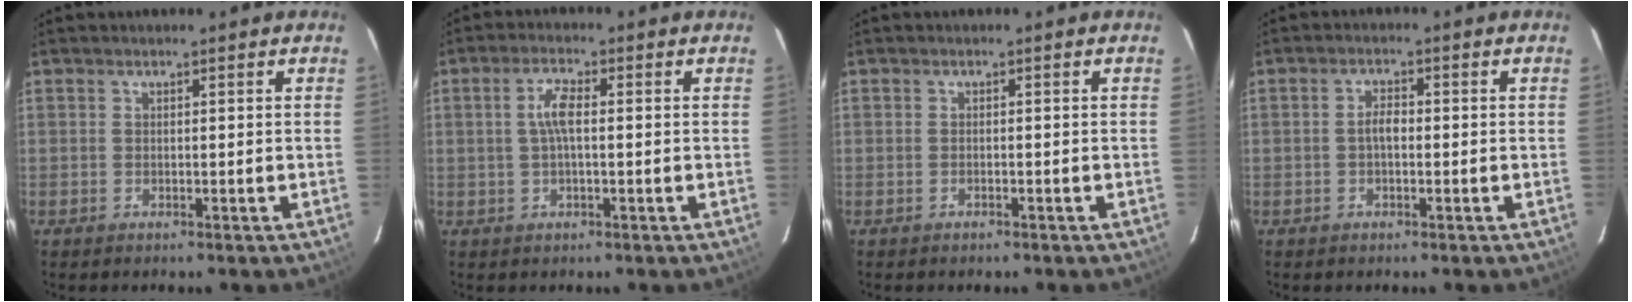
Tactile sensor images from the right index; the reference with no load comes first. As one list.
[{"total": 4.0, "force": [0.2, 1.2, 3.8], "torque": [-0.076, 0.007, 0.005]}, {"total": 0.7, "force": [-0.7, 0.3, 0.2], "torque": [-0.004, 0.002, -0.012]}, {"total": 2.2, "force": [-0.4, 1.1, 1.9], "torque": [-0.037, 0.008, -0.009]}]